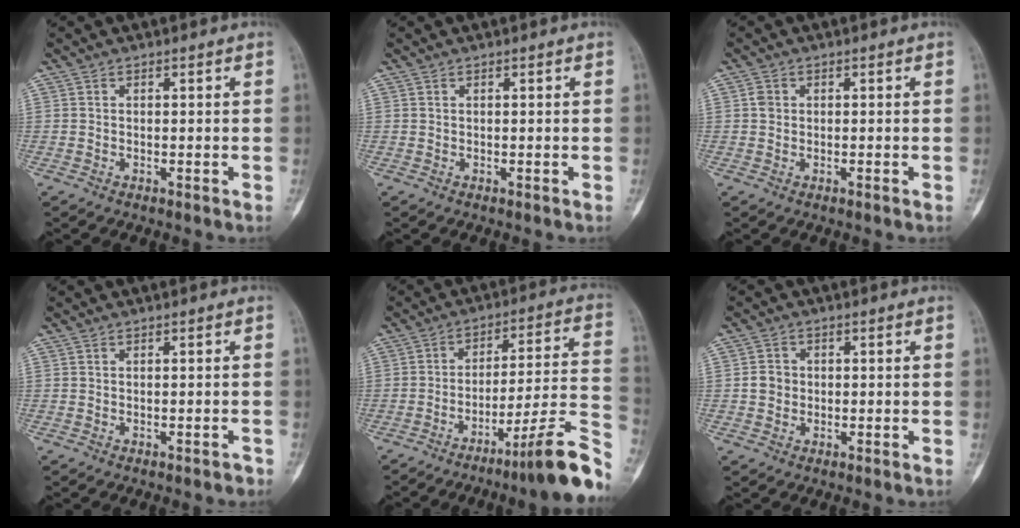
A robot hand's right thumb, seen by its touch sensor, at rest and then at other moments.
{"total": 0.0}
{"total": 1.4, "force": [-0.1, 1.2, 0.7], "torque": [-0.008, 0.003, -0.003]}
{"total": 1.0, "force": [-0.8, 0.4, 0.5], "torque": [-0.008, 0.006, -0.006]}
{"total": 18.8, "force": [-11.1, 1.8, 15.0], "torque": [-0.157, 0.085, -0.160]}
{"total": 3.0, "force": [-0.2, 2.8, 1.2], "torque": [-0.008, 0.007, -0.007]}